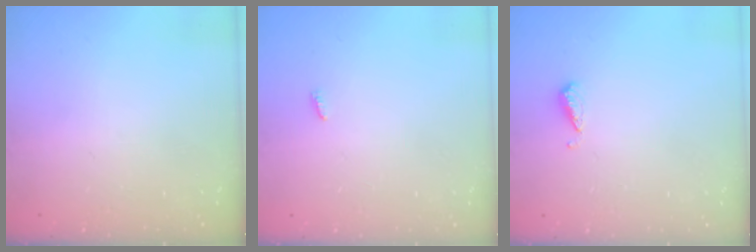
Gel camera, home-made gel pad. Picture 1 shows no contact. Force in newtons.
{"total": 2.3, "press": 2.3, "slide": 0.3}
{"total": 3.6, "press": 3.6, "slide": 0.3}